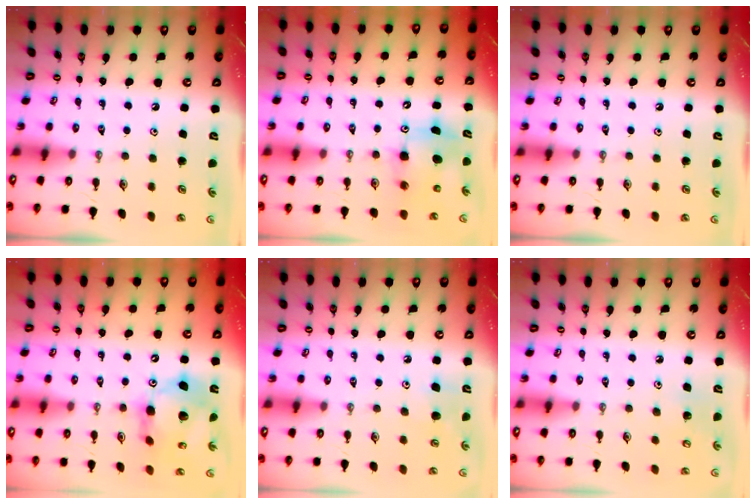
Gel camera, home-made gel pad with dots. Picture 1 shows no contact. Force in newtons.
{"total": 8.0, "press": 7.8, "slide": 1.9}
{"total": 0.0}
{"total": 15.6, "press": 15.5, "slide": 1.8}
{"total": 7.2, "press": 7.1, "slide": 1.3}
{"total": 6.3, "press": 6.2, "slide": 1.0}